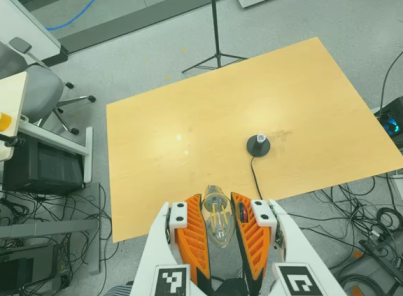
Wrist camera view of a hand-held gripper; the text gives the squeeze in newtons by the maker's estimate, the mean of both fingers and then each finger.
{"total": 20.7, "left": 23.1, "right": 18.3}